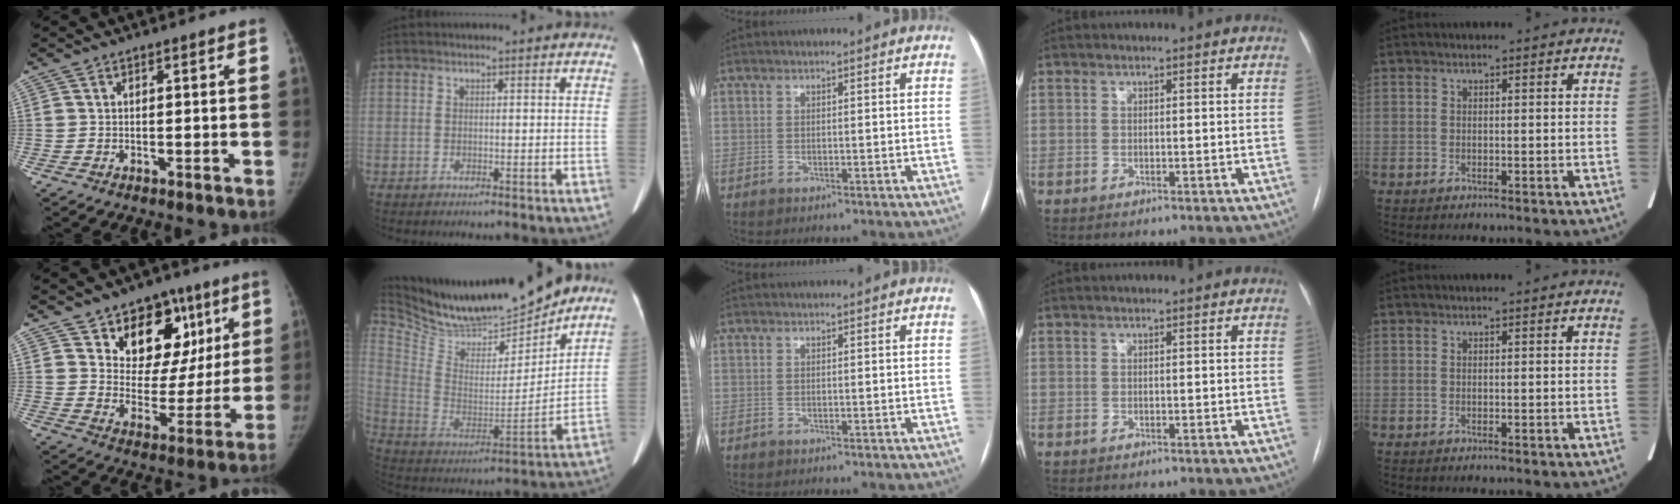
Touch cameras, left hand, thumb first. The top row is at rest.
{"thumb": {"total": 17.1, "force": [8.7, 11.6, 9.0], "torque": [-0.057, -0.030, 0.133]}, "index": {"total": 19.4, "force": [17.9, 3.4, 6.6], "torque": [-0.137, -0.021, 0.310]}}